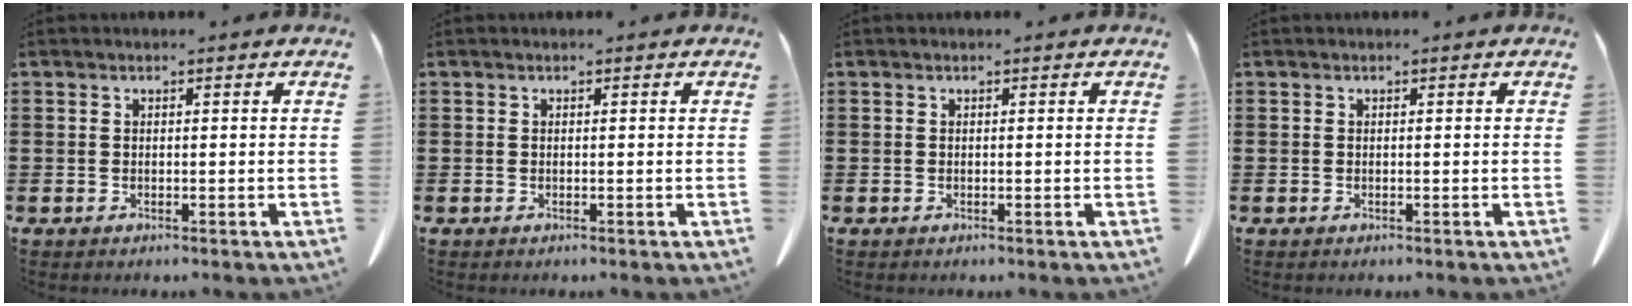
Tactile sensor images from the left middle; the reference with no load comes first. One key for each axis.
{"total": 0.0}
{"total": 0.0}
{"total": 0.0}